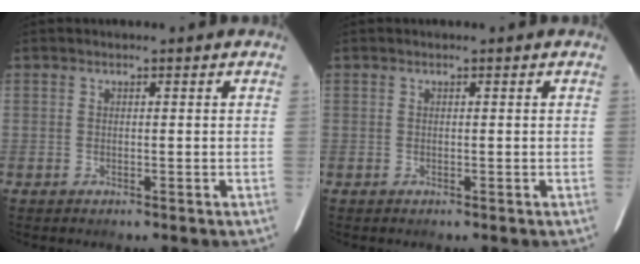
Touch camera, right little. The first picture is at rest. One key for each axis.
{"total": 0.0}